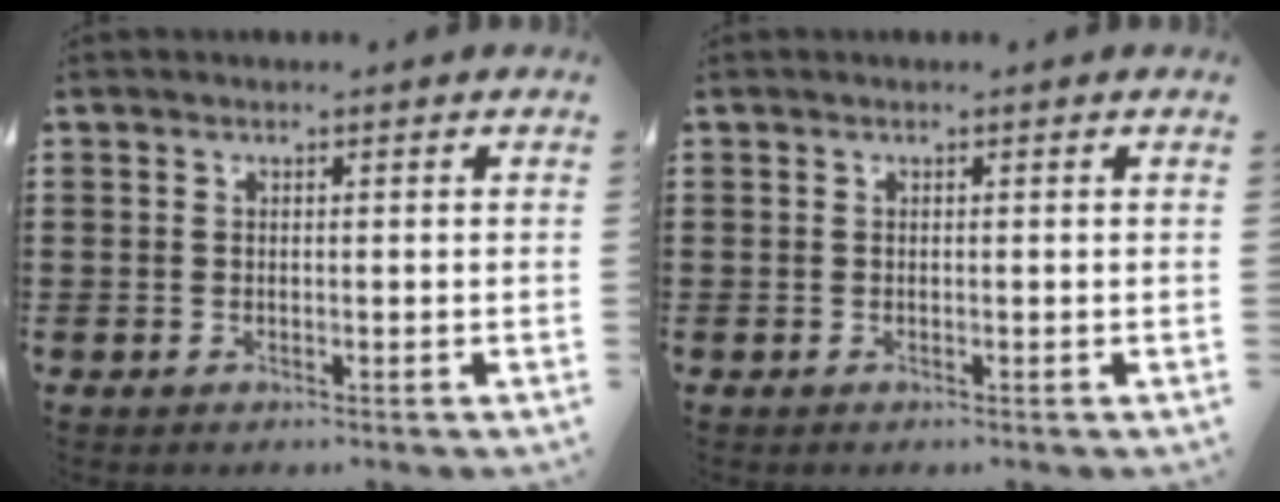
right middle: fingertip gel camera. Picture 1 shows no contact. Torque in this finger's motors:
{"motor_torque": [-0.62, -0.65, -0.01, 0.01]}